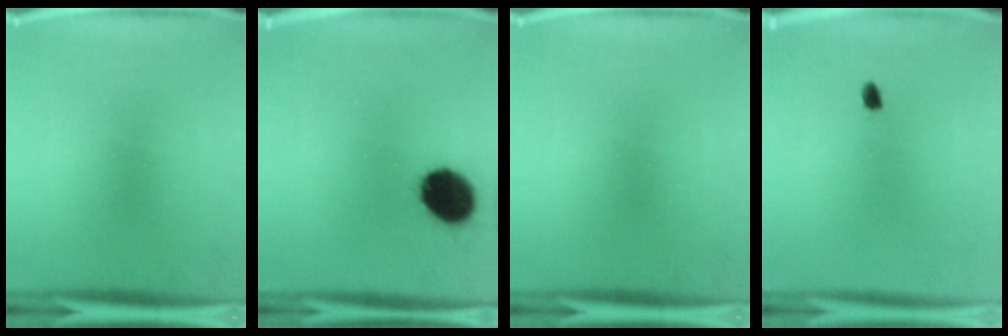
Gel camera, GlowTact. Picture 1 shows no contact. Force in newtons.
{"total": 14.0}
{"total": 0.0}
{"total": 1.2}